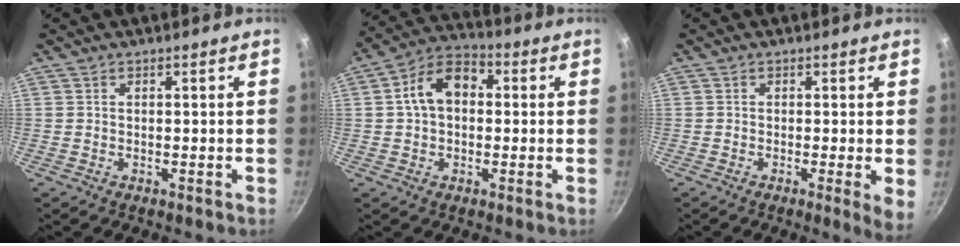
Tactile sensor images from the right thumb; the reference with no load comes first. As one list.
[{"total": 10.2, "force": [1.1, 7.2, 7.1], "torque": [-0.094, 0.033, 0.001]}, {"total": 4.0, "force": [-0.2, 0.4, 4.0], "torque": [-0.050, -0.014, -0.006]}]